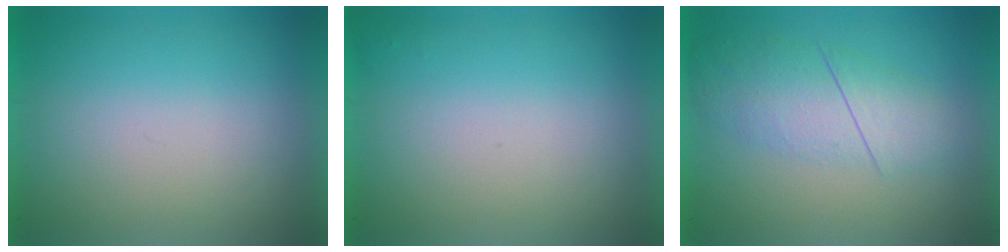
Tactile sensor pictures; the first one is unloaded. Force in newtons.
{"total": 1.1}
{"total": 3.0}